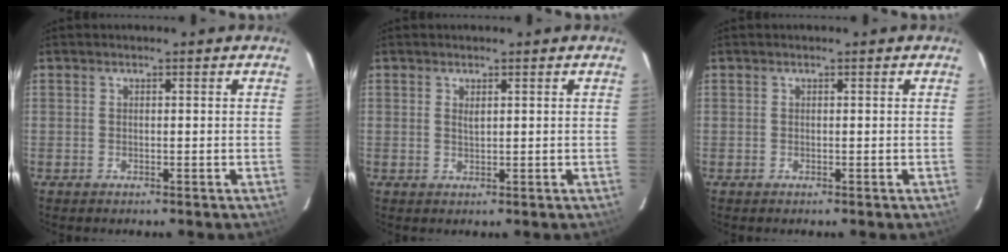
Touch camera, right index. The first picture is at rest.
{"total": 0.8, "force": [0.4, 0.0, 0.7], "torque": [-0.014, 0.000, 0.008]}
{"total": 0.0}